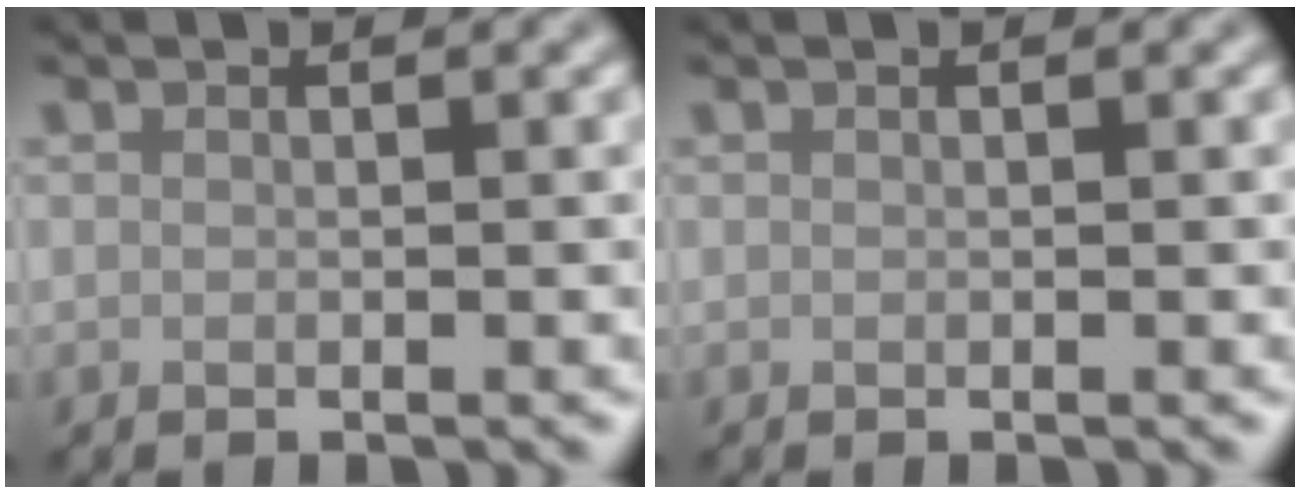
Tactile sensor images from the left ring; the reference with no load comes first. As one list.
[{"total": 0.0}]